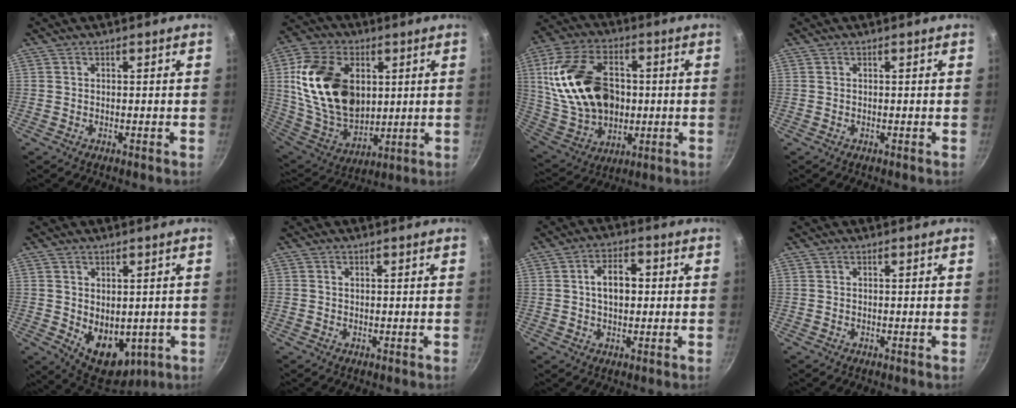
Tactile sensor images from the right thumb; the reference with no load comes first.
{"total": 22.0, "force": [4.2, 14.9, 15.6], "torque": [-0.269, -0.013, 0.090]}
{"total": 22.4, "force": [2.0, 15.5, 16.1], "torque": [-0.289, 0.015, 0.049]}
{"total": 0.0}
{"total": 10.8, "force": [-1.1, 7.4, 7.8], "torque": [-0.088, -0.021, 0.007]}
{"total": 0.6, "force": [0.2, 0.5, 0.3], "torque": [-0.004, 0.003, 0.002]}
{"total": 6.9, "force": [0.6, 4.3, 5.4], "torque": [-0.067, 0.018, 0.005]}
{"total": 0.0}